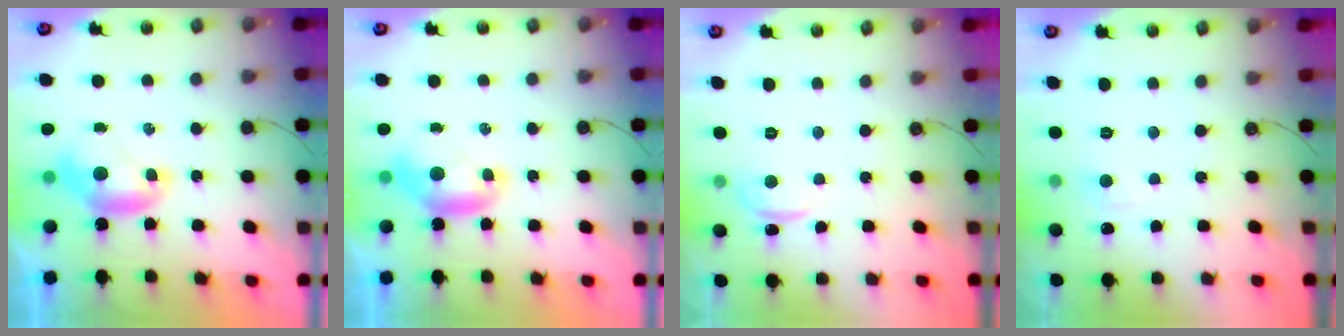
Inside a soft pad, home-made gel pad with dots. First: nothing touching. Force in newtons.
{"total": 0.0}
{"total": 0.0}
{"total": 1.8, "press": 1.6, "slide": 0.6}